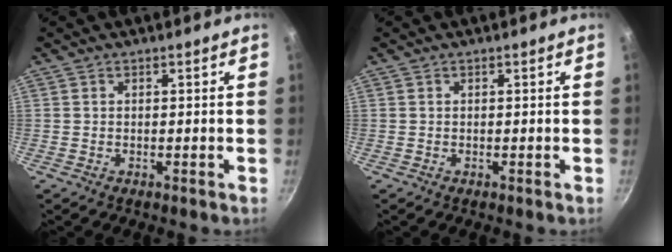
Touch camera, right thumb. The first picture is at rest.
{"total": 0.0}